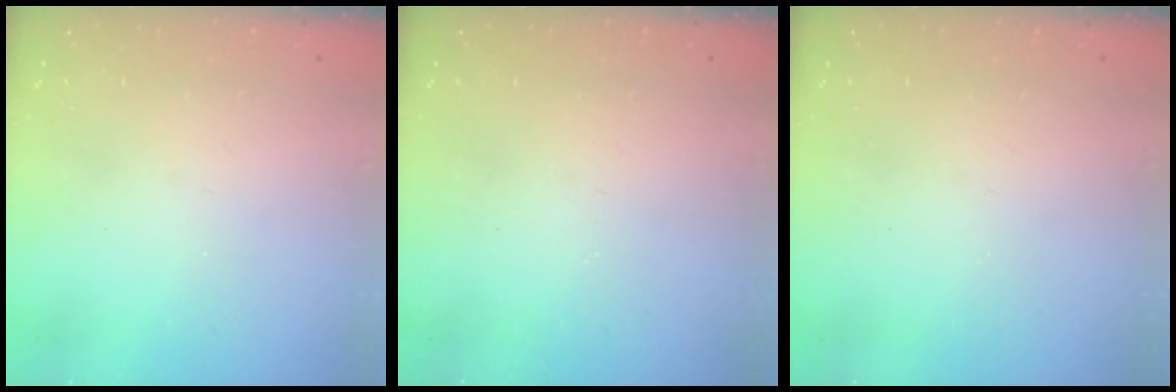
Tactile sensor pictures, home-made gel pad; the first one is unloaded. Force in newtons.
{"total": 0.0}
{"total": 0.0}